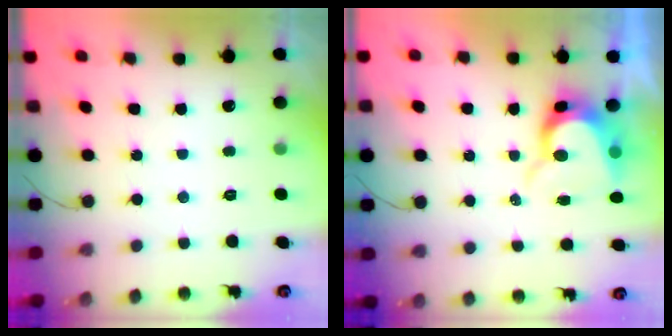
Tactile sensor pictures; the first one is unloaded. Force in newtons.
{"total": 8.7, "press": 8.7, "slide": 0.6}